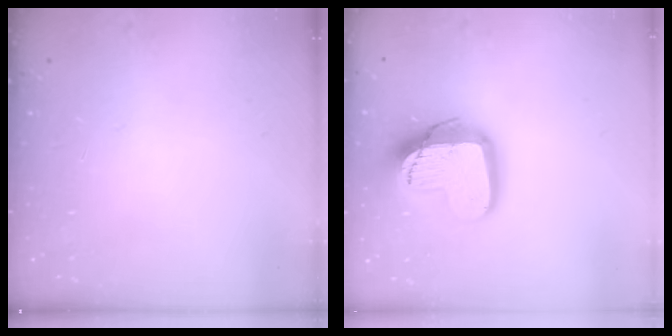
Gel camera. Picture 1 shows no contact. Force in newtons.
{"total": 16.7, "press": 16.6, "slide": 1.5}